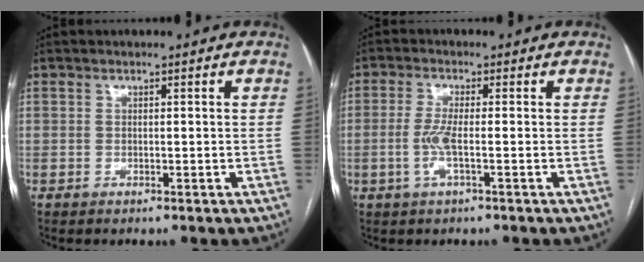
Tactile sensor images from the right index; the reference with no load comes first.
{"total": 3.9, "force": [-1.0, 0.3, 3.7], "torque": [-0.085, -0.006, -0.023]}